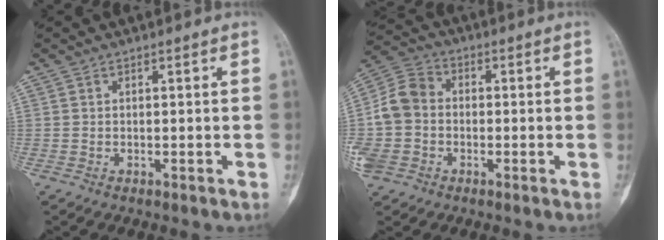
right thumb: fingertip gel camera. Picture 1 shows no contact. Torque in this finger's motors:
{"motor_torque": [-0.55, 1.07, 0.92, 0.09, 0.23]}